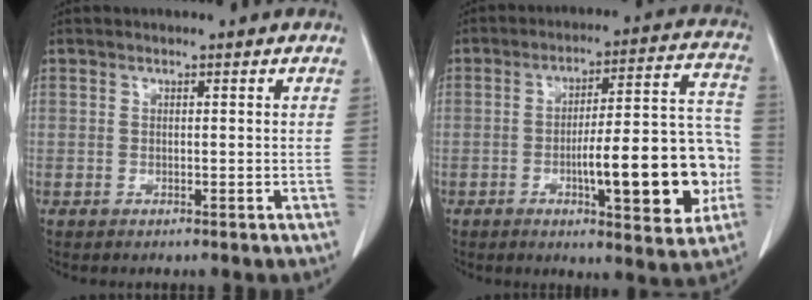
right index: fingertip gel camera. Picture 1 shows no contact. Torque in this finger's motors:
{"motor_torque": [1.28, -0.42, 0.45, 0.12]}